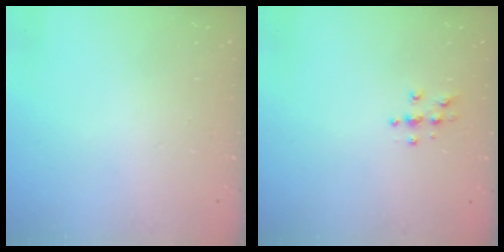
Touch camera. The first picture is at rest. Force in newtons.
{"total": 4.0, "press": 3.9, "slide": 0.4}